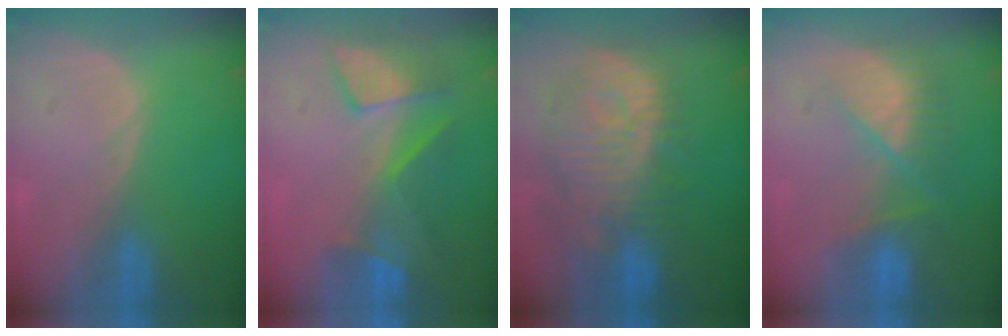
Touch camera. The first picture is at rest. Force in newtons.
{"total": 8.4, "press": 7.2, "slide": 4.3}
{"total": 12.5, "press": 11.1, "slide": 5.6}
{"total": 7.7, "press": 7.1, "slide": 3.1}